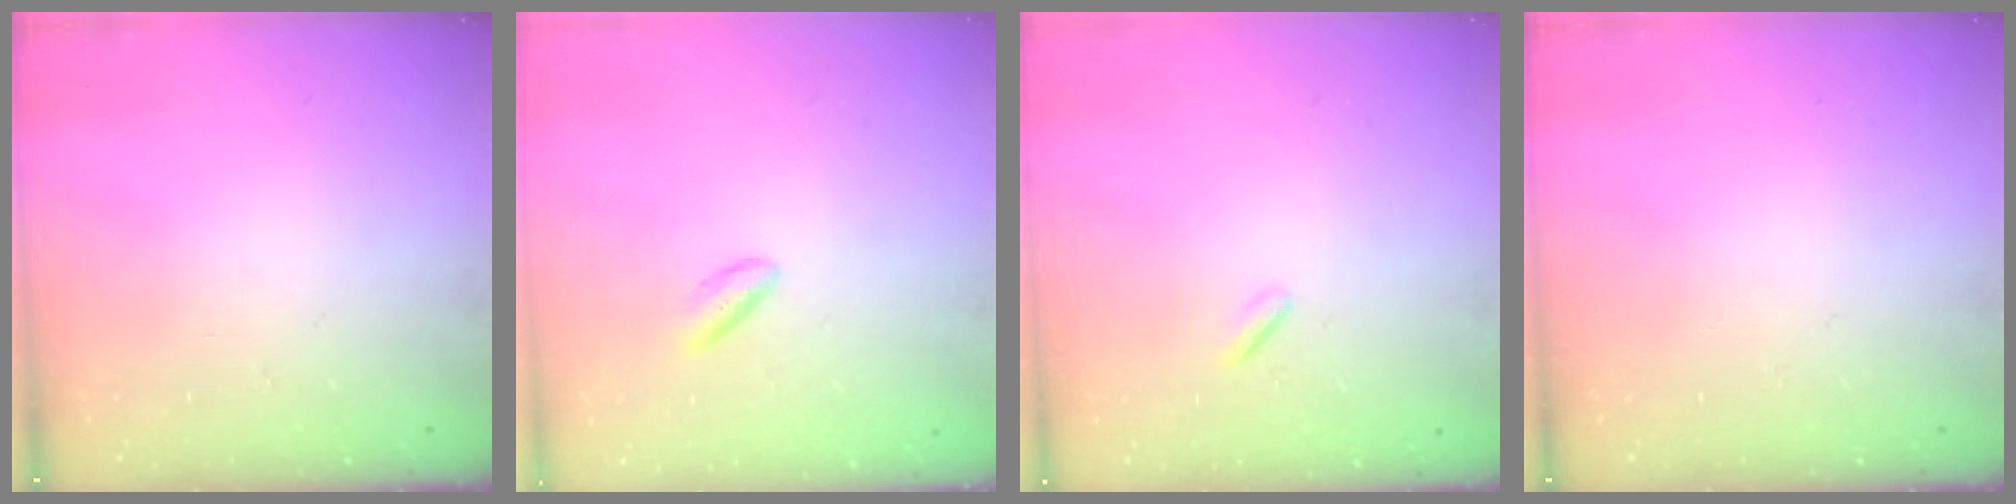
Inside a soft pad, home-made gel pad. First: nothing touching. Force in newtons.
{"total": 2.8, "press": 2.5, "slide": 1.2}
{"total": 0.8, "press": 0.7, "slide": 0.4}
{"total": 0.0}